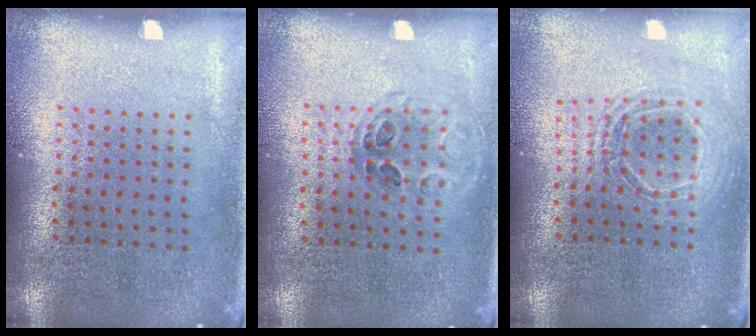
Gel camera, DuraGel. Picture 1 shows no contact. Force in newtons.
{"total": 0.9, "press": 0.9, "slide": 0.3}
{"total": 1.7, "press": 1.4, "slide": 0.9}